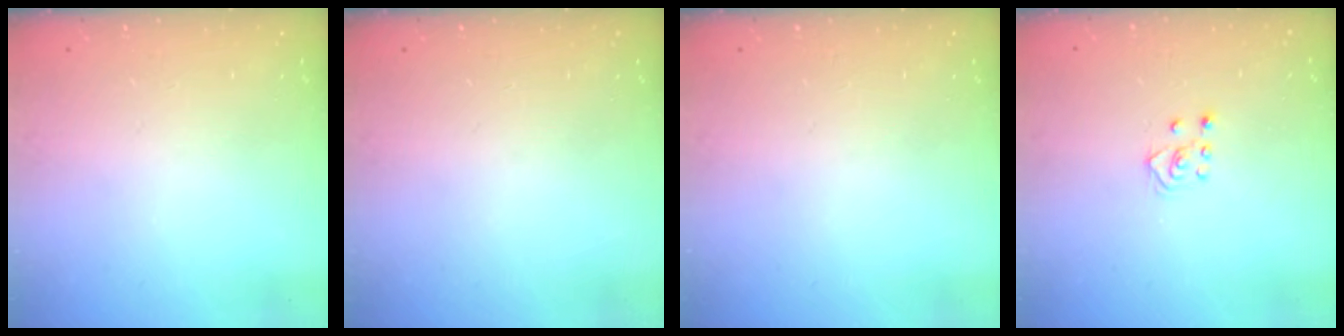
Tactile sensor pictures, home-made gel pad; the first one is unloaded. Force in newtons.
{"total": 0.0}
{"total": 0.0}
{"total": 3.6, "press": 3.6, "slide": 0.6}